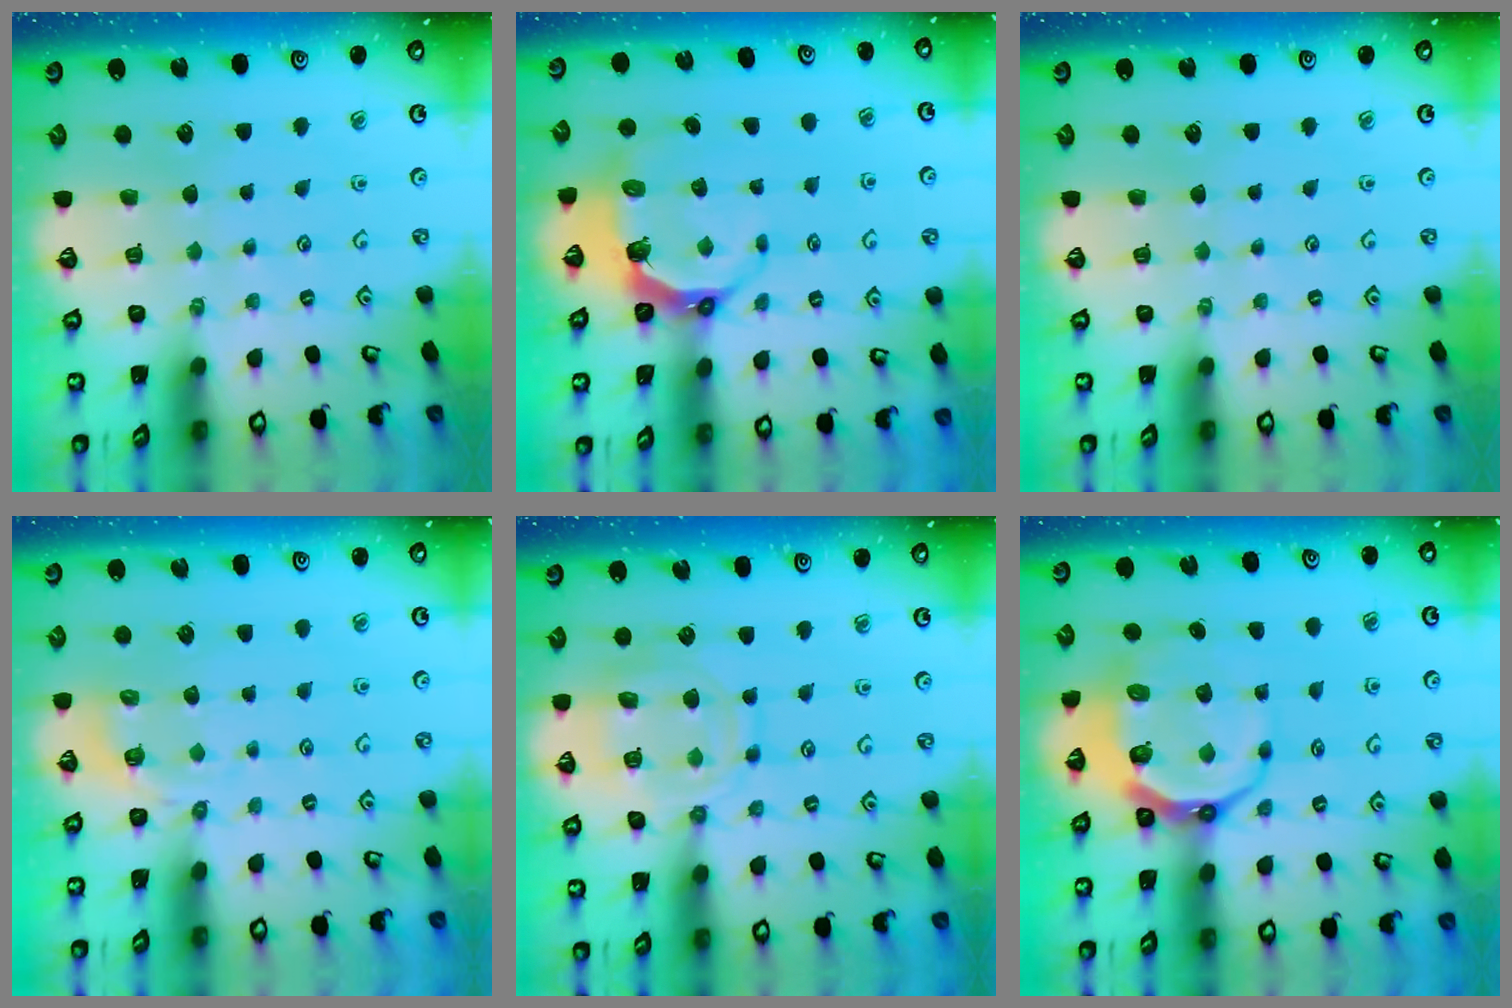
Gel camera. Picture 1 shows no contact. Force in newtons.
{"total": 5.3, "press": 4.1, "slide": 3.5}
{"total": 0.0}
{"total": 2.3, "press": 1.4, "slide": 1.8}
{"total": 14.2, "press": 14.1, "slide": 1.4}
{"total": 10.8, "press": 10.0, "slide": 4.1}